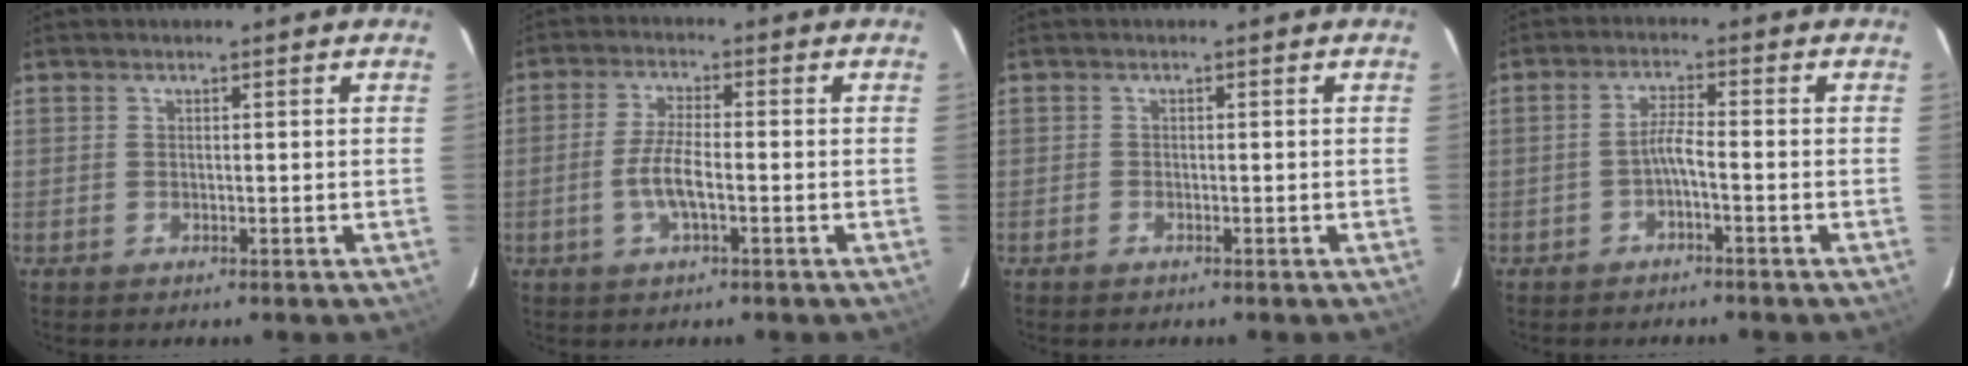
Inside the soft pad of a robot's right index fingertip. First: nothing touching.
{"total": 5.5, "force": [-1.8, 1.3, 5.1], "torque": [-0.105, -0.002, -0.035]}
{"total": 0.7, "force": [-0.6, 0.4, 0.2], "torque": [-0.003, 0.002, -0.012]}
{"total": 2.7, "force": [-1.6, 0.0, 2.2], "torque": [-0.049, 0.007, -0.031]}